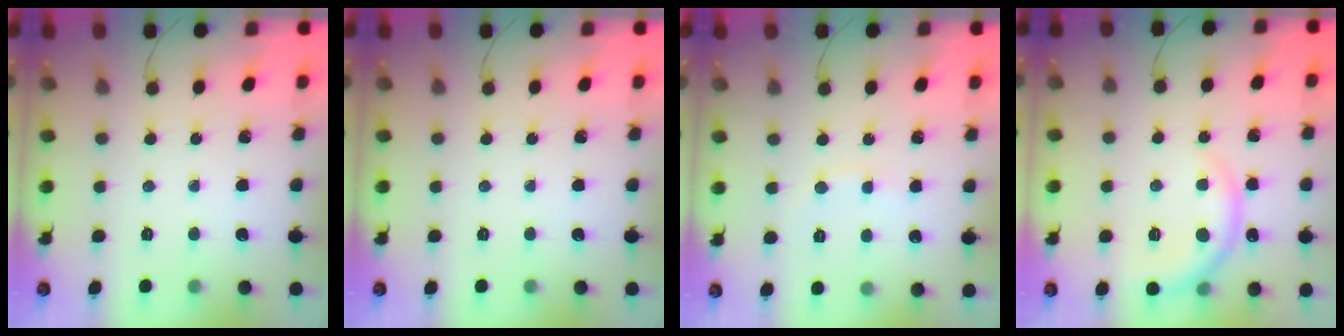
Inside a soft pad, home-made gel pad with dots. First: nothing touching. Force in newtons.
{"total": 0.0}
{"total": 5.8, "press": 5.6, "slide": 1.6}
{"total": 7.2, "press": 7.2, "slide": 0.3}